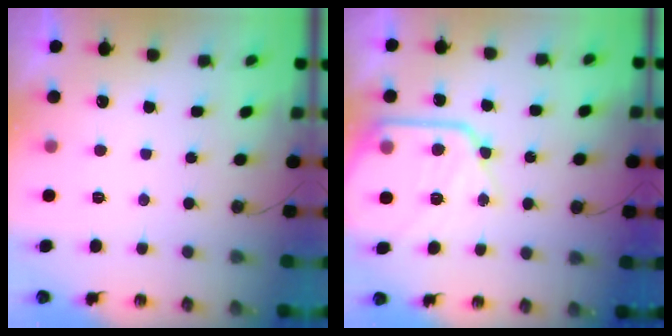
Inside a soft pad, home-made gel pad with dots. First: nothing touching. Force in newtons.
{"total": 15.7, "press": 15.6, "slide": 1.3}